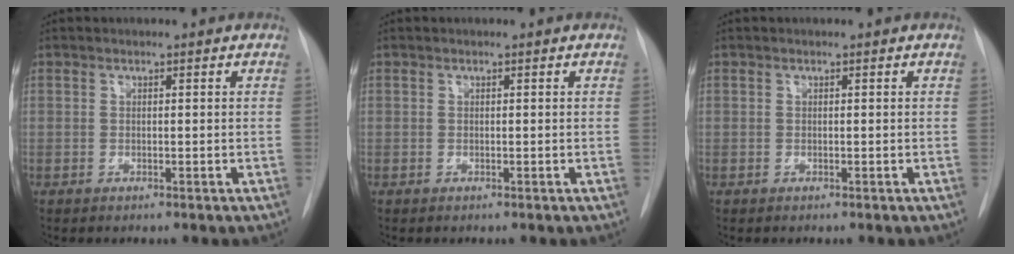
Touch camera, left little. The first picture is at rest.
{"total": 0.0}
{"total": 0.0}